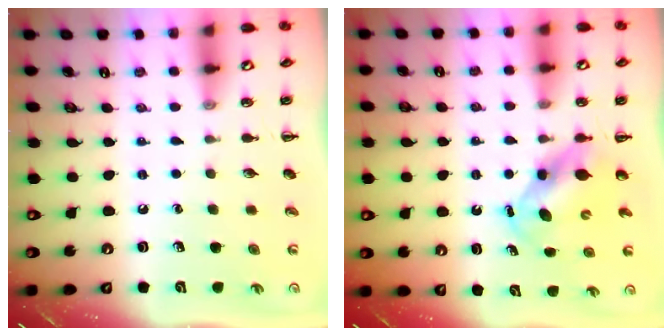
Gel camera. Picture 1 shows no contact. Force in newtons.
{"total": 6.0, "press": 5.9, "slide": 0.7}